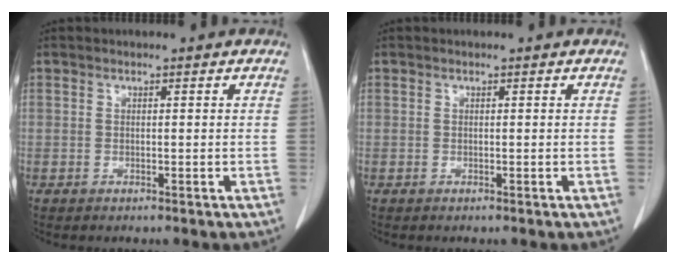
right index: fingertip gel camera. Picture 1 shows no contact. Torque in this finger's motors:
{"motor_torque": [0.00, 0.00, 0.00, 0.00]}